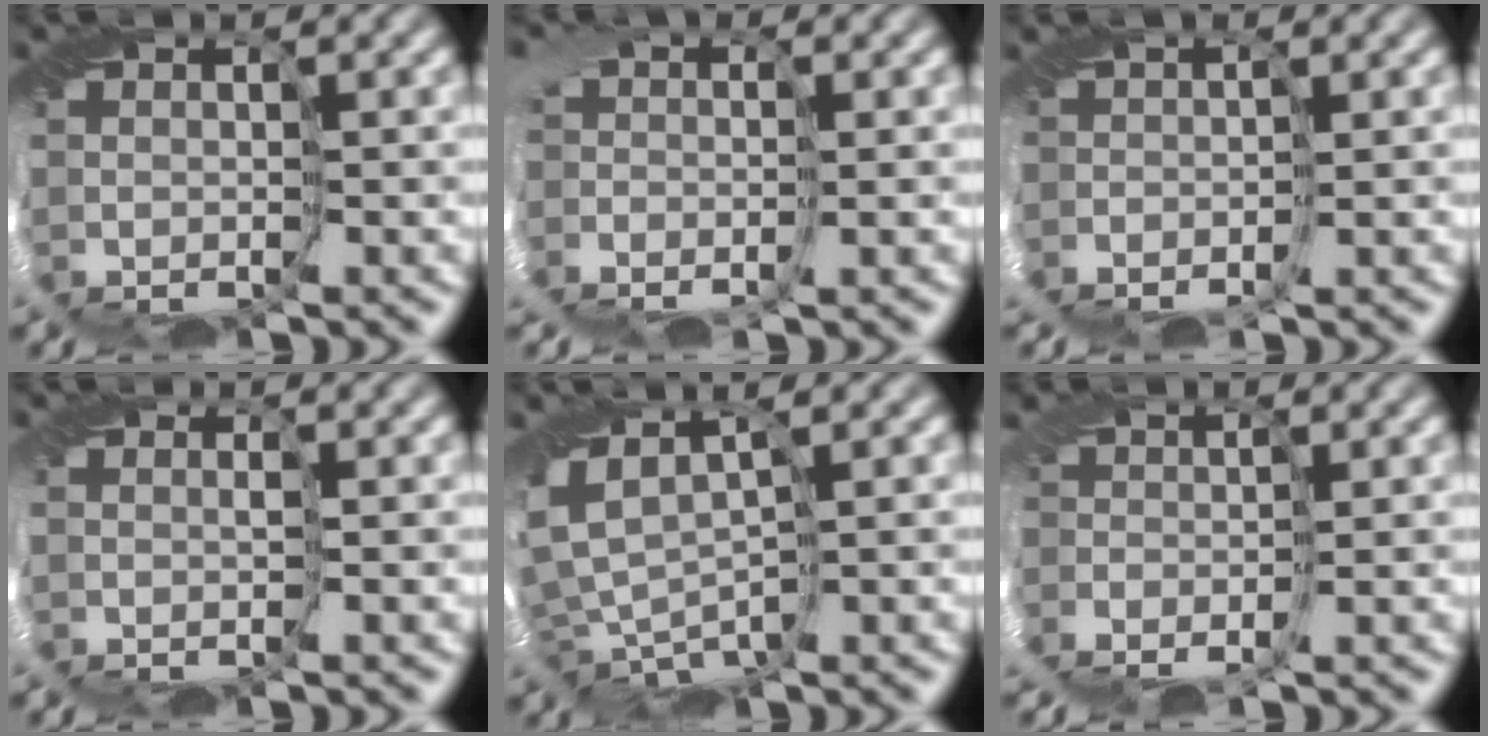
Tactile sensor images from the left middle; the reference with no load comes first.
{"total": 2.8, "force": [-1.0, 1.9, 1.8], "torque": [-0.023, 0.003, -0.018]}
{"total": 0.0}
{"total": 0.6, "force": [0.0, 0.5, 0.3], "torque": [-0.005, 0.000, -0.001]}
{"total": 6.9, "force": [-0.6, 4.3, 5.3], "torque": [-0.113, -0.014, 0.009]}
{"total": 2.5, "force": [-1.5, 1.5, 1.4], "torque": [-0.026, 0.000, -0.031]}